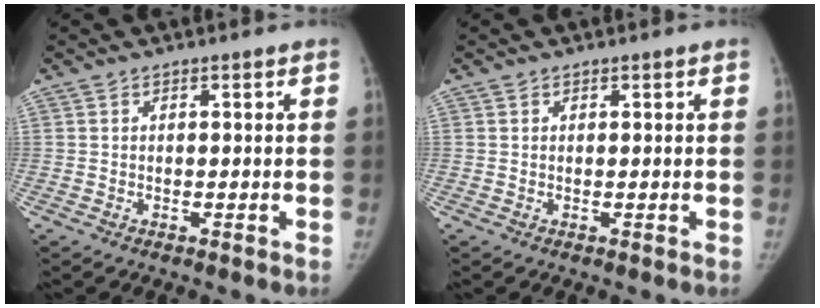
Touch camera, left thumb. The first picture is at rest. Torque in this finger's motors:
{"motor_torque": [0.07, -0.01, 0.29, -0.02, 0.03]}